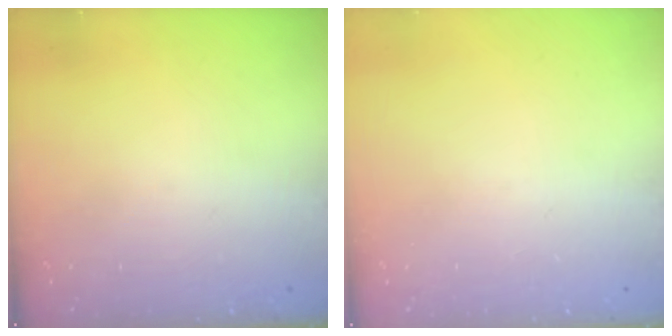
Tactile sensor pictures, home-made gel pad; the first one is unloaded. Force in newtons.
{"total": 0.0}